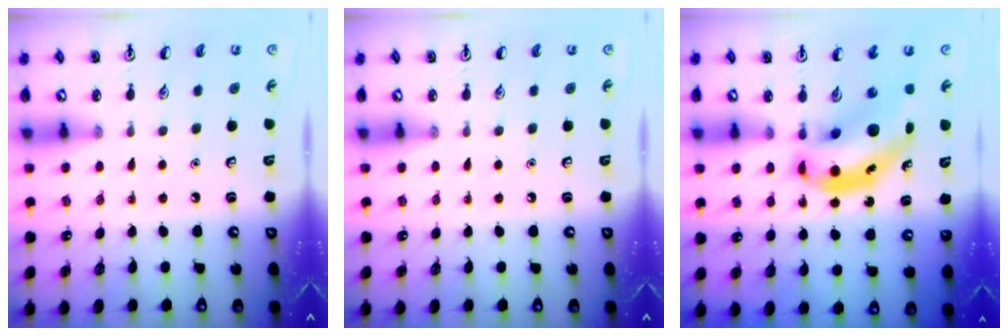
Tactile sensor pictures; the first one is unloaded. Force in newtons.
{"total": 0.0}
{"total": 11.0, "press": 10.4, "slide": 3.7}